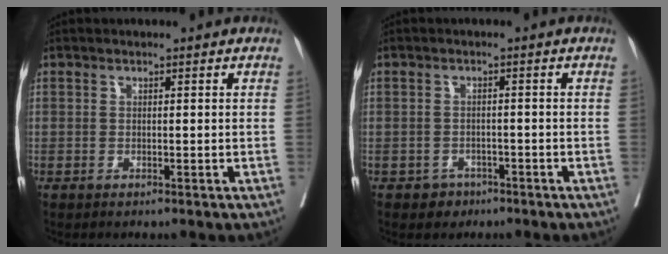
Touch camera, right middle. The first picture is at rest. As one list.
[{"total": 2.3, "force": [-1.5, 1.8, 0.2], "torque": [-0.005, 0.008, -0.020]}]